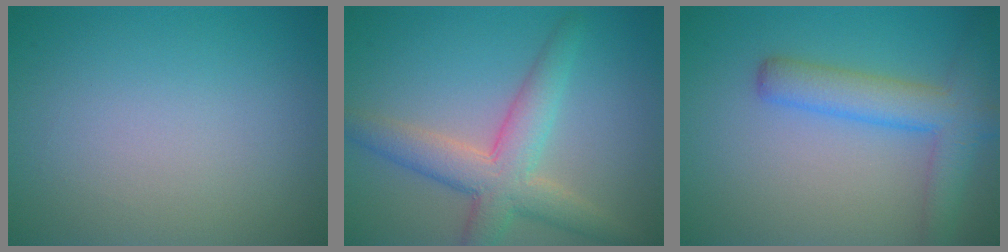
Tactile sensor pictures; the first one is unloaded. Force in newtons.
{"total": 5.5, "press": 5.5, "slide": 0.2}
{"total": 4.8, "press": 4.8, "slide": 0.1}